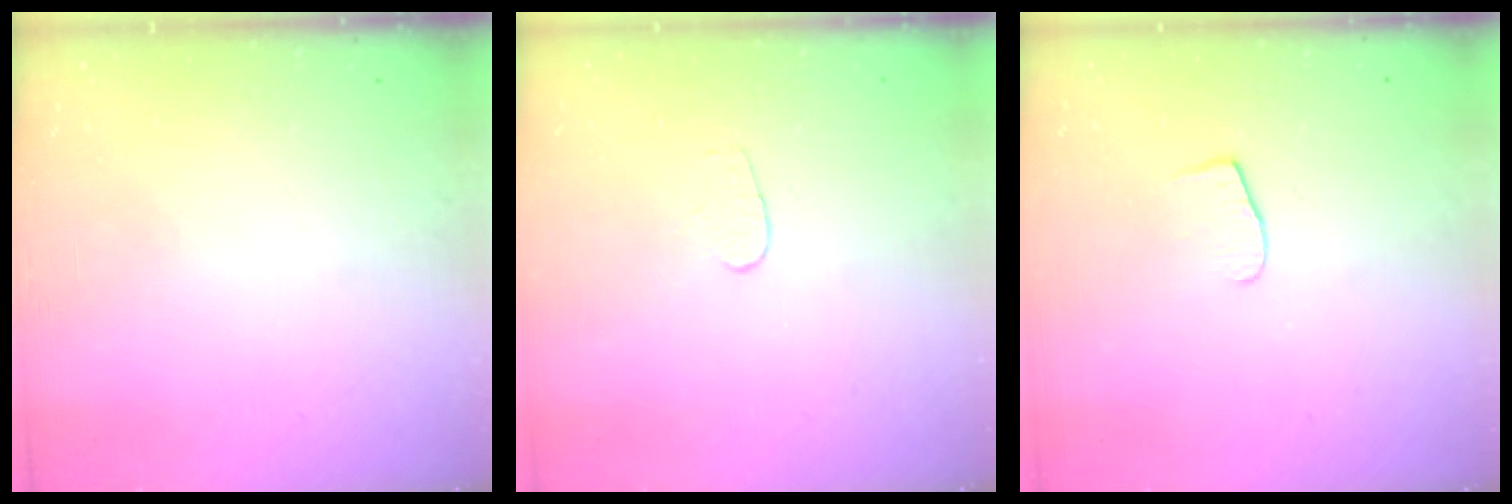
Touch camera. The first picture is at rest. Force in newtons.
{"total": 4.0, "press": 4.0, "slide": 0.3}
{"total": 6.6, "press": 6.6, "slide": 0.5}